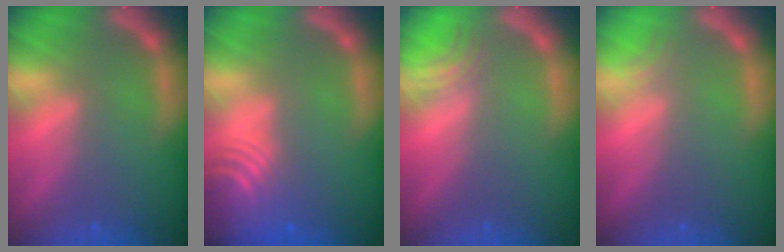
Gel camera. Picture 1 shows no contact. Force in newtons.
{"total": 8.6}
{"total": 2.5}
{"total": 0.9}